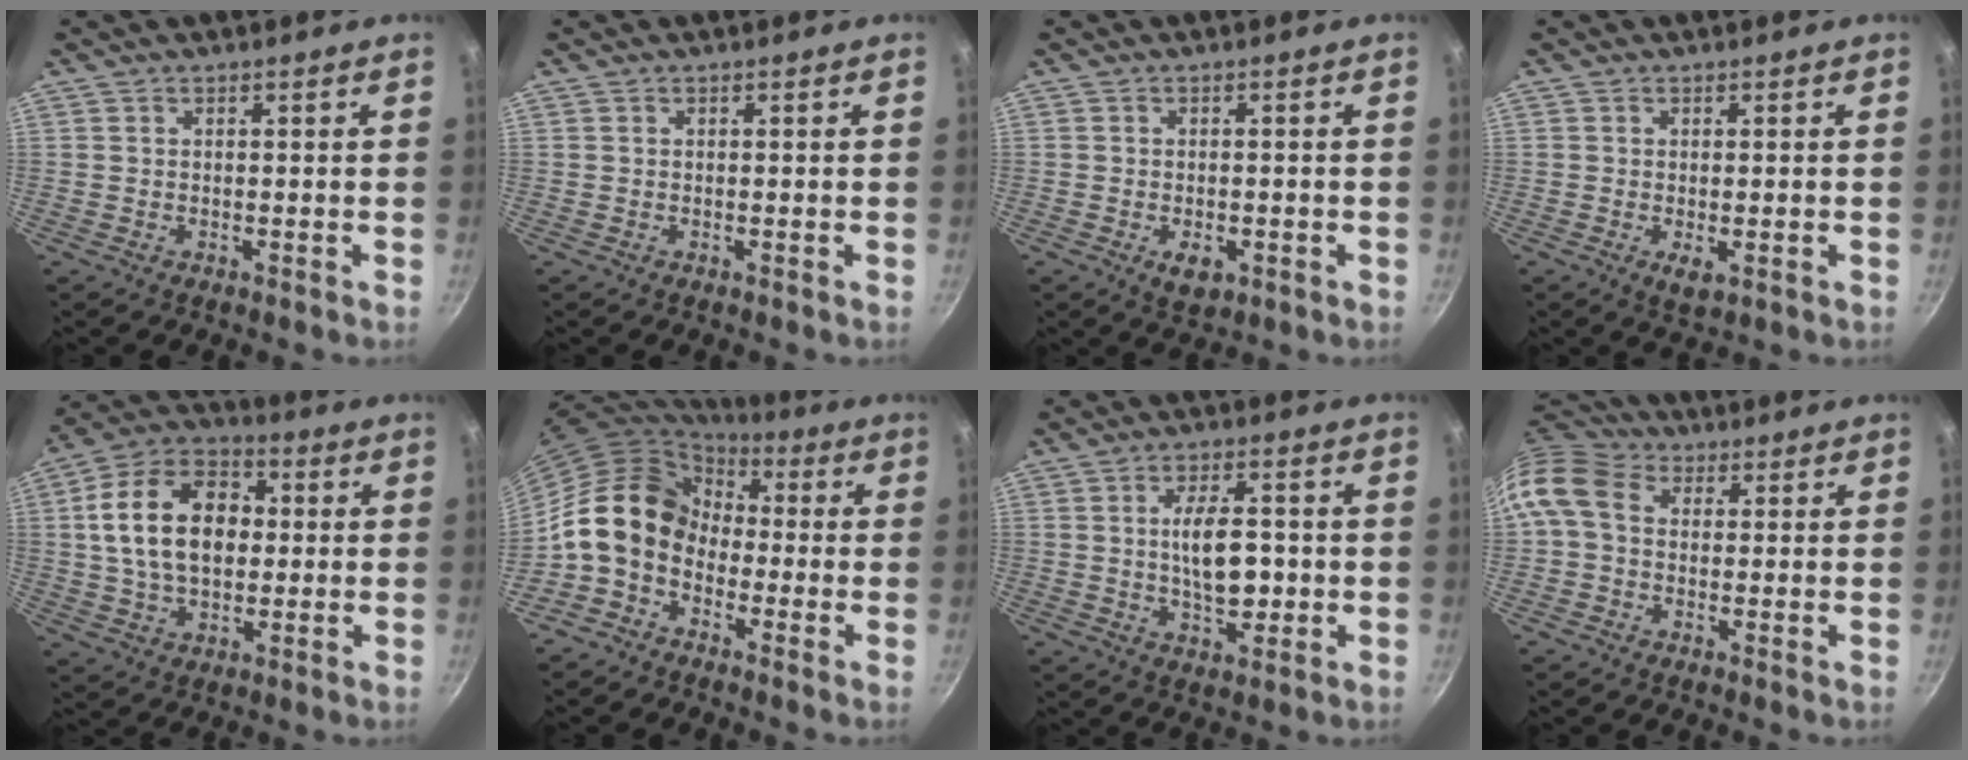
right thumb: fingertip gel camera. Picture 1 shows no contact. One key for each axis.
{"total": 0.0}
{"total": 4.2, "fx": -1.5, "fy": 2.4, "fz": 3.1, "tx": -0.043, "ty": 0.003, "tz": -0.016}
{"total": 2.8, "fx": -0.7, "fy": 1.2, "fz": 2.4, "tx": -0.043, "ty": -0.010, "tz": -0.008}
{"total": 17.2, "fx": 1.5, "fy": 11.6, "fz": 12.6, "tx": -0.187, "ty": 0.026, "tz": 0.012}
{"total": 12.7, "fx": -2.2, "fy": 10.0, "fz": 7.5, "tx": -0.097, "ty": 0.045, "tz": -0.064}
{"total": 9.6, "fx": -0.4, "fy": 4.8, "fz": 8.3, "tx": -0.118, "ty": 0.008, "tz": -0.004}
{"total": 9.7, "fx": 0.9, "fy": 7.4, "fz": 6.2, "tx": -0.121, "ty": 0.025, "tz": -0.003}